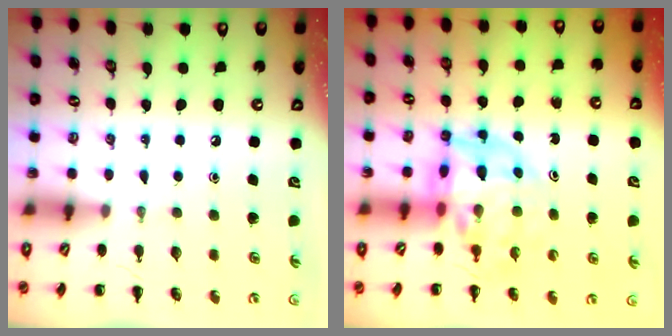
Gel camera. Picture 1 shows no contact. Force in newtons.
{"total": 11.4, "press": 10.8, "slide": 3.5}